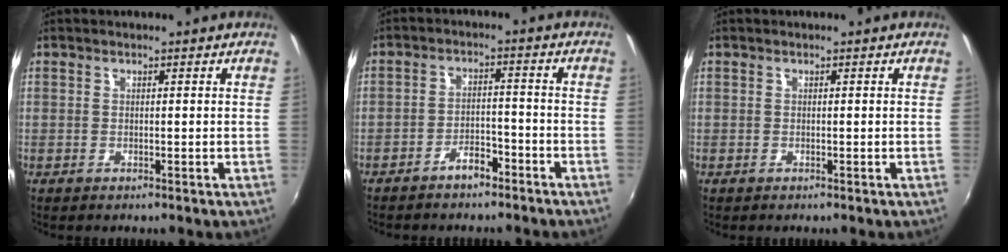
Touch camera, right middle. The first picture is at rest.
{"total": 4.5, "force": [-3.7, 1.7, 2.0], "torque": [-0.049, 0.015, -0.052]}
{"total": 0.0}